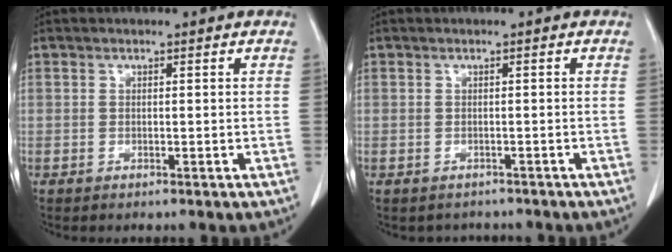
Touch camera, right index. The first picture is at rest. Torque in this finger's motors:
{"motor_torque": [-0.43, -0.37, -0.25, -0.08]}